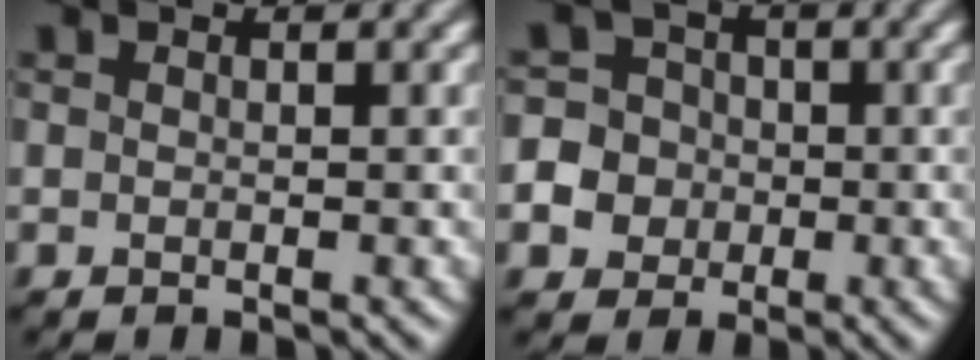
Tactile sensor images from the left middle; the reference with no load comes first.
{"total": 8.6, "force": [-2.2, 8.0, 2.2], "torque": [-0.051, 0.000, -0.061]}